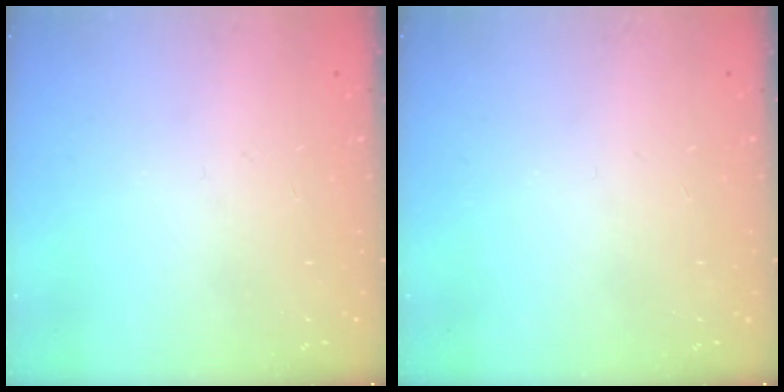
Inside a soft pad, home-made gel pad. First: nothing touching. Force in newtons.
{"total": 0.0}